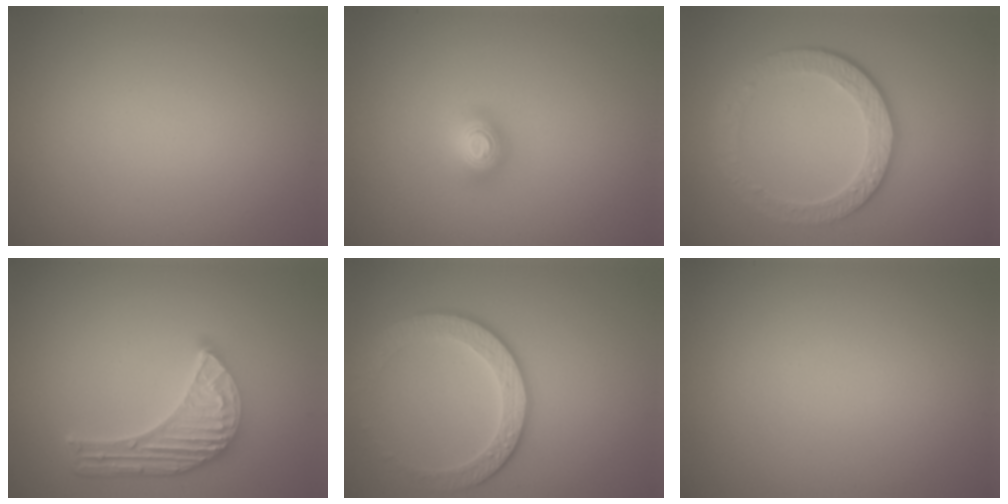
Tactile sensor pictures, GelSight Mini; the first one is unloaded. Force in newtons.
{"total": 2.0, "press": 2.0, "slide": 0.2}
{"total": 4.7, "press": 3.4, "slide": 3.3}
{"total": 5.7, "press": 4.4, "slide": 3.6}
{"total": 3.7, "press": 3.3, "slide": 1.5}
{"total": 0.0}